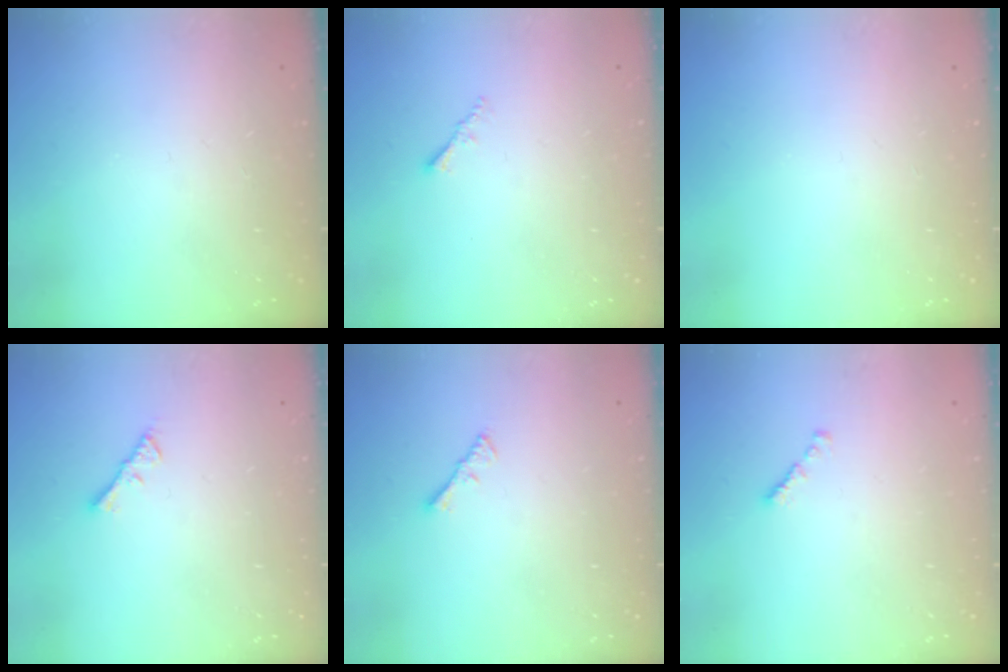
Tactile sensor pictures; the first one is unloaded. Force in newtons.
{"total": 1.2, "press": 1.1, "slide": 0.4}
{"total": 0.0}
{"total": 2.3, "press": 2.2, "slide": 0.4}
{"total": 1.3, "press": 1.2, "slide": 0.4}
{"total": 1.3, "press": 1.1, "slide": 0.6}